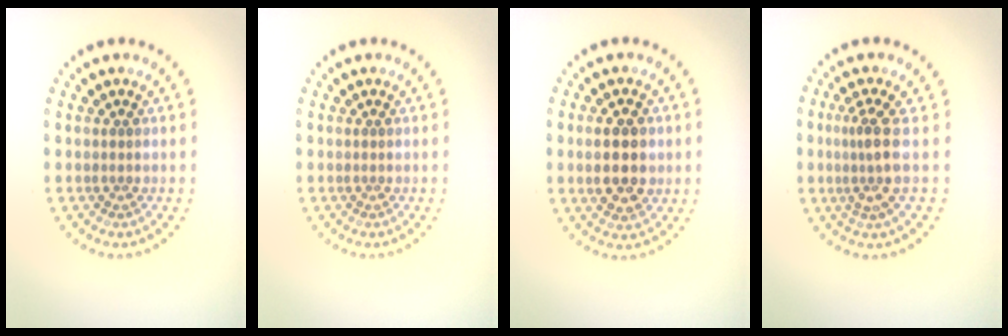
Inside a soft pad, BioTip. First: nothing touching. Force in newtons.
{"total": 0.0}
{"total": 4.7, "press": 4.7, "slide": 0.3}
{"total": 2.8, "press": 2.1, "slide": 1.9}